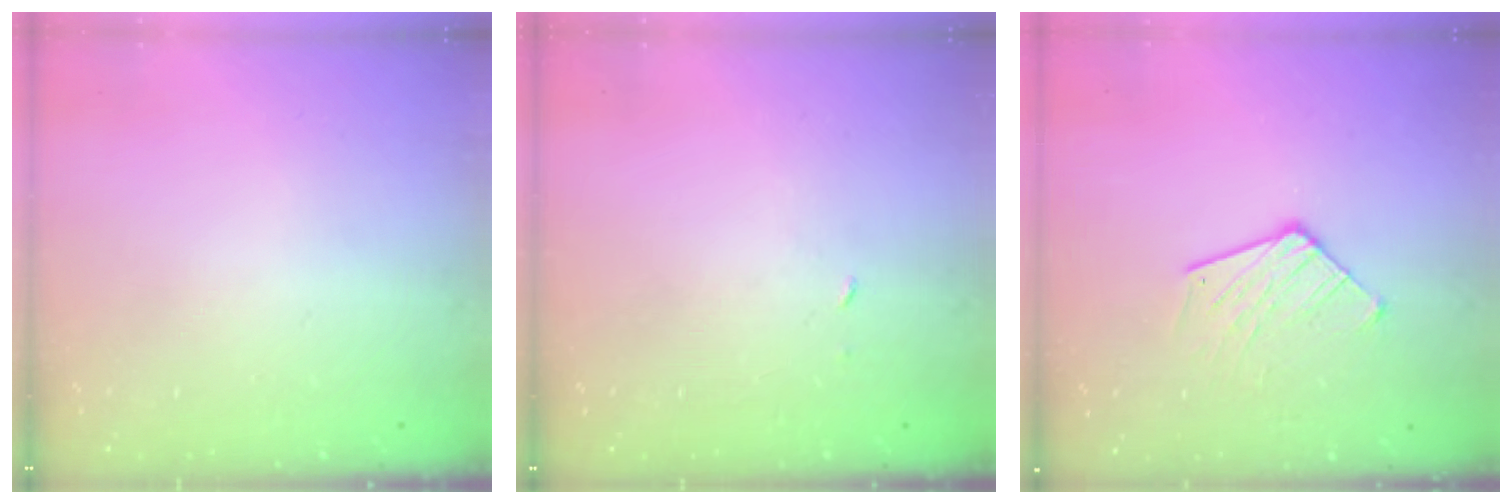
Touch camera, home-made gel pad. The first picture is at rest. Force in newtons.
{"total": 1.9, "press": 1.9, "slide": 0.1}
{"total": 9.7, "press": 9.7, "slide": 0.8}